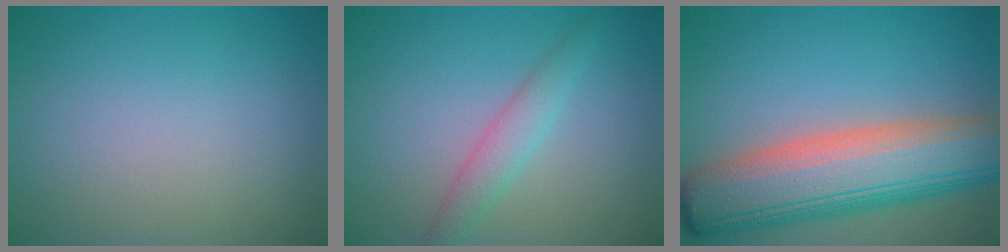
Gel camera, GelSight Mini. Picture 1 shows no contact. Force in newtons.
{"total": 2.3, "press": 2.3, "slide": 0.1}
{"total": 11.6, "press": 11.6, "slide": 0.7}